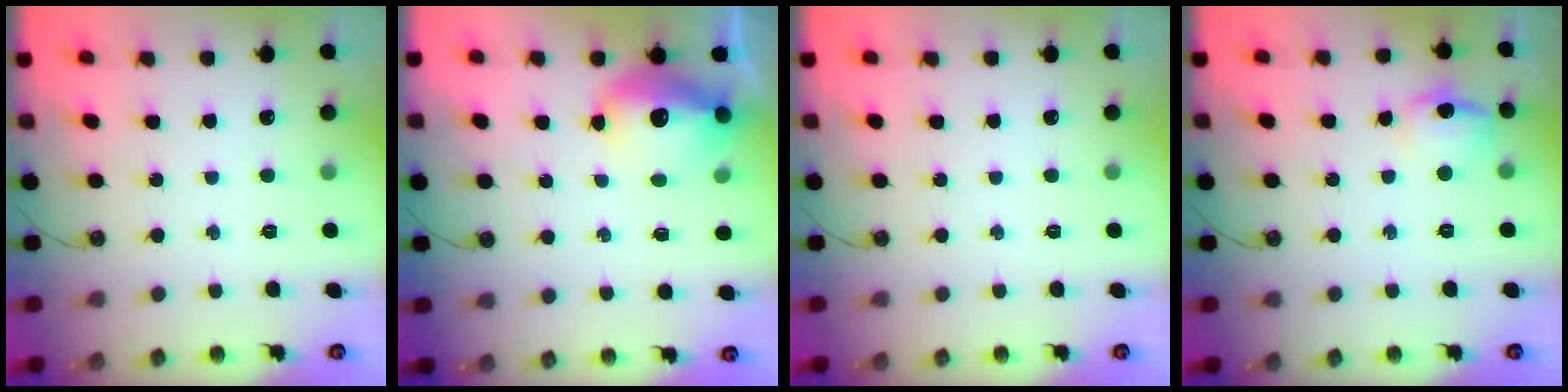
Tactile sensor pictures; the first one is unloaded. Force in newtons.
{"total": 13.4, "press": 13.3, "slide": 1.2}
{"total": 0.0}
{"total": 10.3, "press": 10.3, "slide": 0.8}